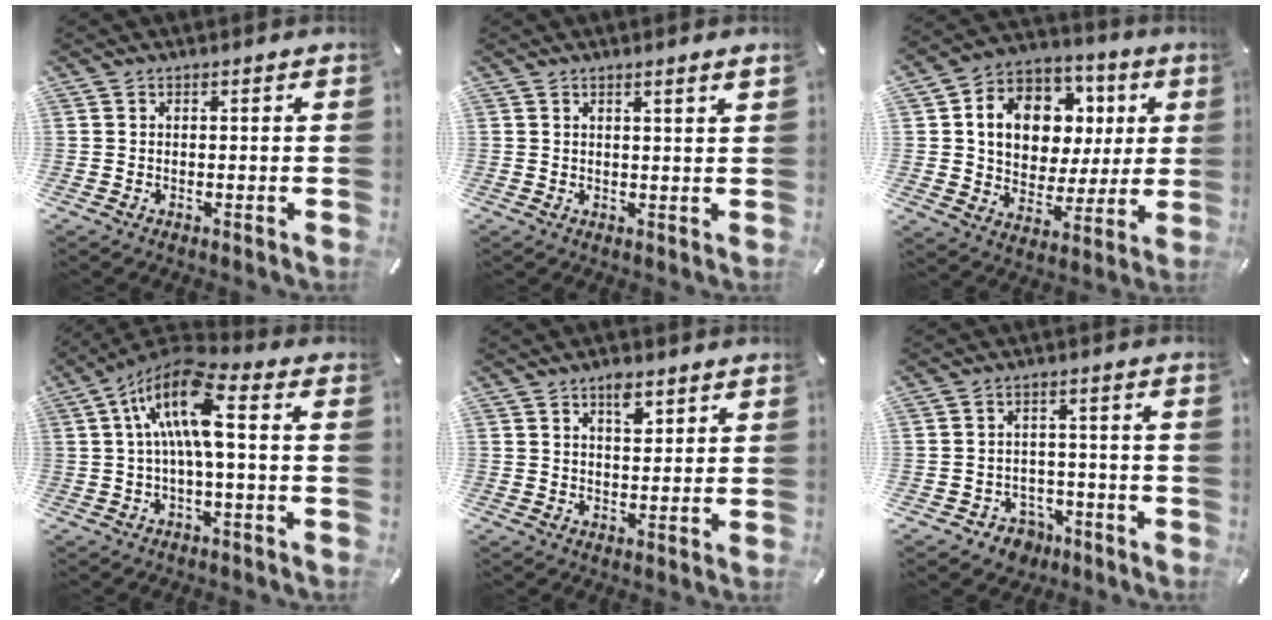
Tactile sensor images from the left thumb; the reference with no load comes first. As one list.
[{"total": 1.9, "force": [1.4, -0.3, 1.2], "torque": [-0.024, -0.004, 0.024]}, {"total": 13.8, "force": [3.1, 11.5, 7.1], "torque": [-0.115, -0.009, 0.066]}, {"total": 15.5, "force": [2.4, 5.9, 14.2], "torque": [-0.287, -0.001, 0.038]}, {"total": 5.1, "force": [2.8, 2.7, 3.2], "torque": [-0.031, -0.013, 0.042]}, {"total": 5.2, "force": [-2.7, 4.2, 1.4], "torque": [-0.029, 0.015, -0.049]}]